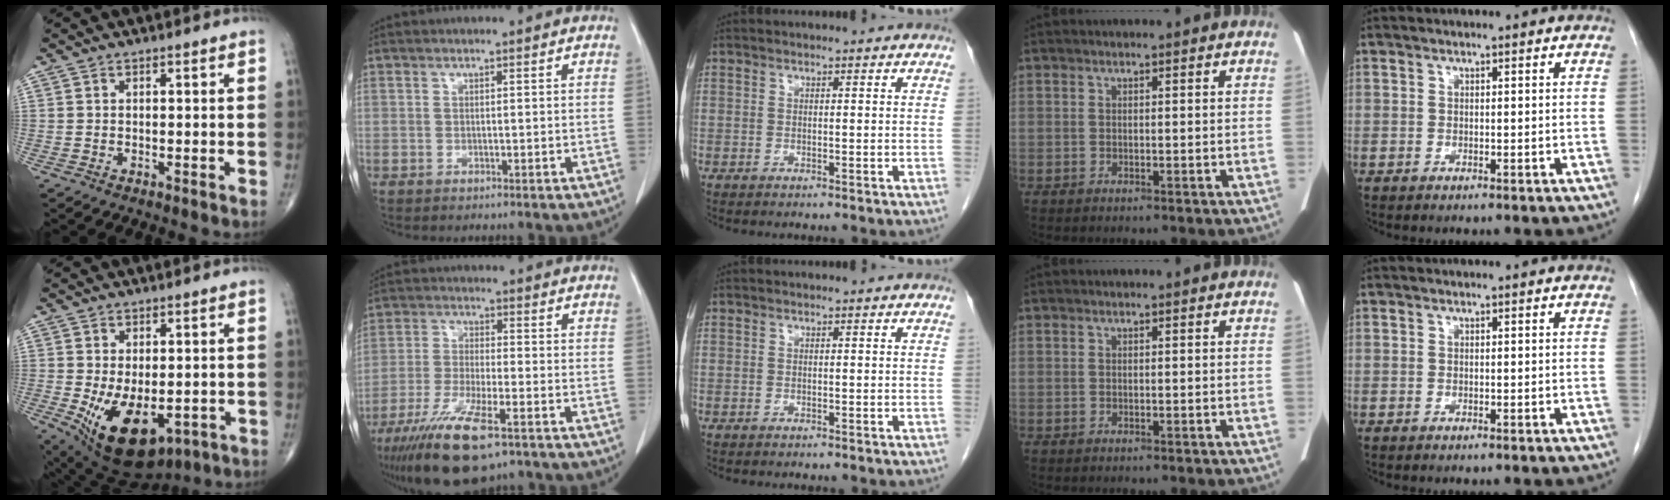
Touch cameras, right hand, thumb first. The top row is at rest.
{"thumb": {"total": 14.5, "force": [-4.5, 8.2, 11.2], "torque": [-0.182, -0.012, -0.046]}, "index": {"total": 13.3, "force": [-8.6, 2.5, 9.8], "torque": [-0.189, -0.032, -0.150]}}